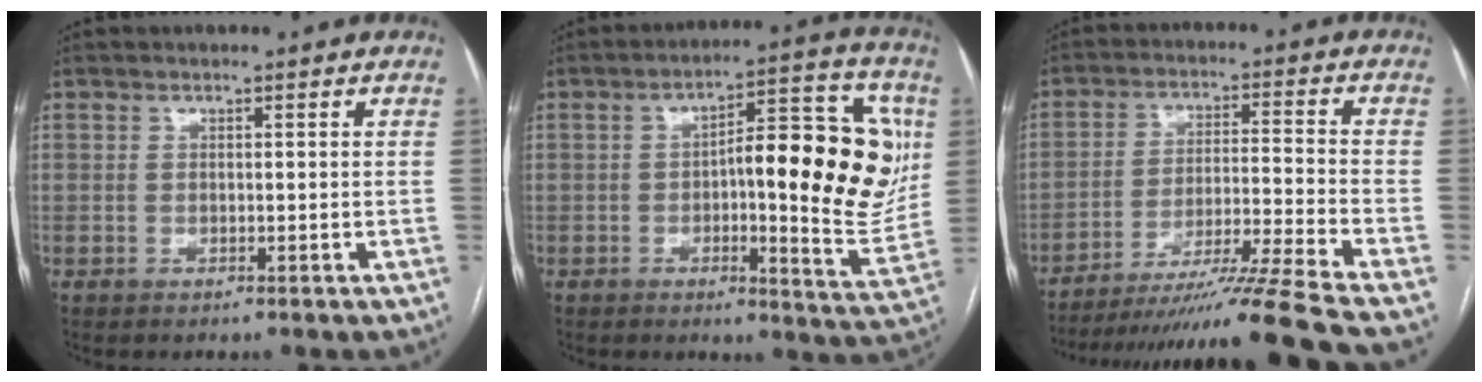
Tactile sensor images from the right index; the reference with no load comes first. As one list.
[{"total": 18.2, "force": [2.0, 4.4, 17.5], "torque": [-0.224, 0.025, 0.030]}, {"total": 18.3, "force": [-15.7, -4.4, 8.3], "torque": [-0.130, -0.029, -0.255]}]